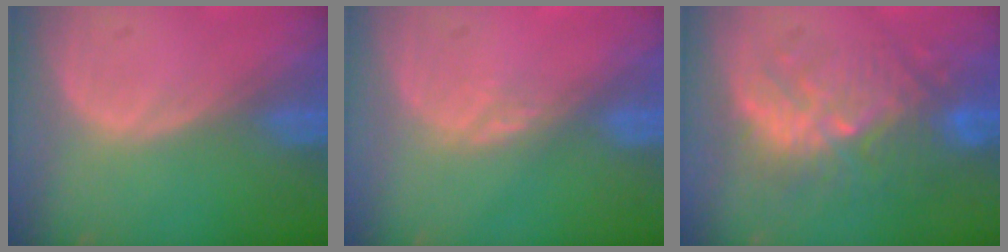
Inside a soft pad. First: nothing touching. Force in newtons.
{"total": 2.0, "press": 1.5, "slide": 1.3}
{"total": 10.1, "press": 9.4, "slide": 3.7}